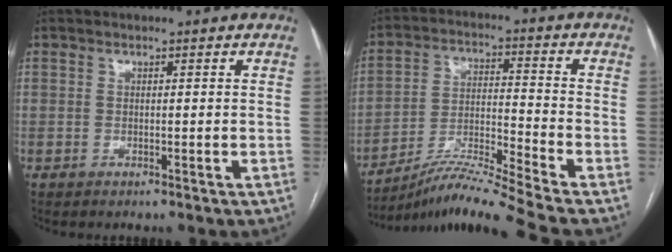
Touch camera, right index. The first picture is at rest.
{"total": 12.7, "force": [-11.1, -3.3, 5.3], "torque": [-0.099, -0.003, -0.198]}